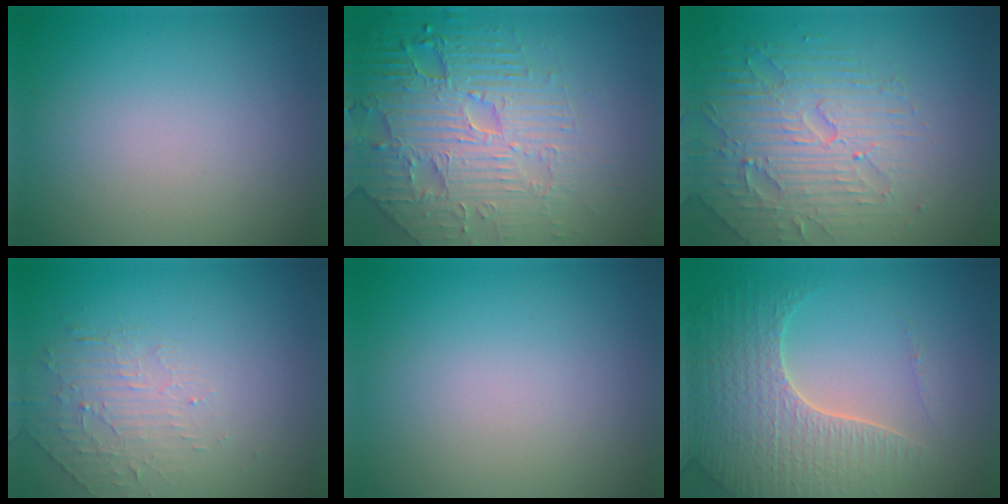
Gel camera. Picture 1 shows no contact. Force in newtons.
{"total": 7.0, "press": 5.7, "slide": 4.1}
{"total": 4.8, "press": 4.7, "slide": 1.1}
{"total": 2.0, "press": 0.9, "slide": 1.8}
{"total": 0.0}
{"total": 5.3, "press": 4.5, "slide": 2.8}